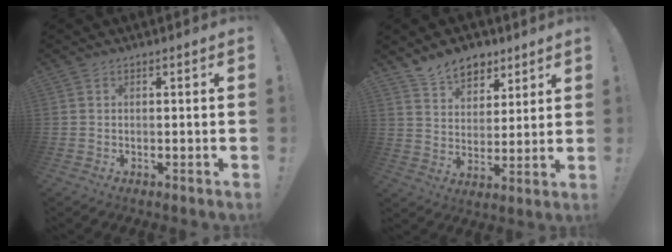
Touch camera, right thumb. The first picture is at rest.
{"total": 10.5, "force": [7.8, 6.4, 3.0], "torque": [-0.053, -0.050, 0.154]}